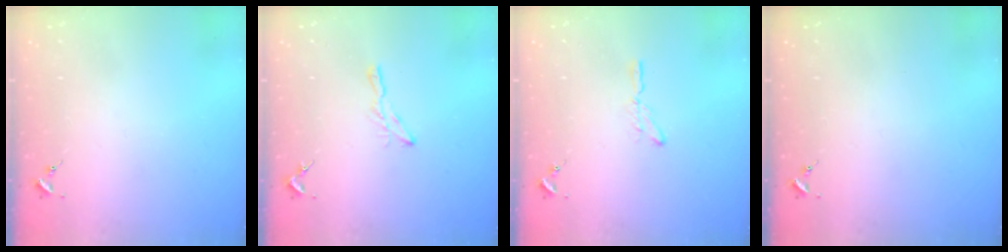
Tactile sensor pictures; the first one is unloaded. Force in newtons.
{"total": 5.4, "press": 5.4, "slide": 0.3}
{"total": 2.9, "press": 2.9, "slide": 0.3}
{"total": 0.0}